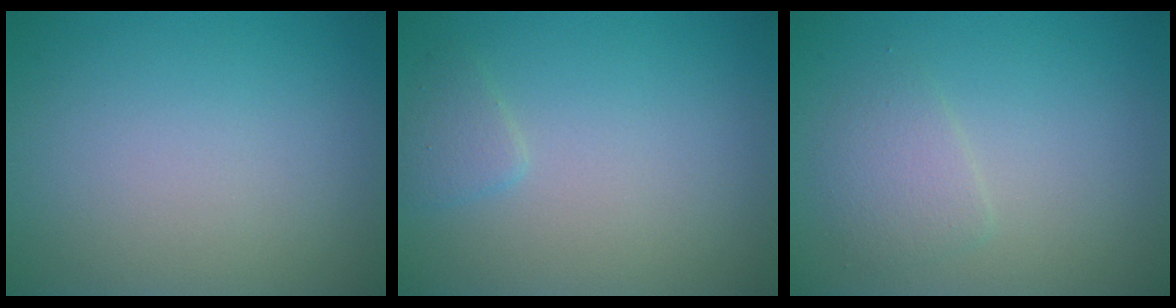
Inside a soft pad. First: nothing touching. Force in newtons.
{"total": 1.2, "press": 1.2, "slide": 0.1}
{"total": 1.9, "press": 1.9, "slide": 0.0}